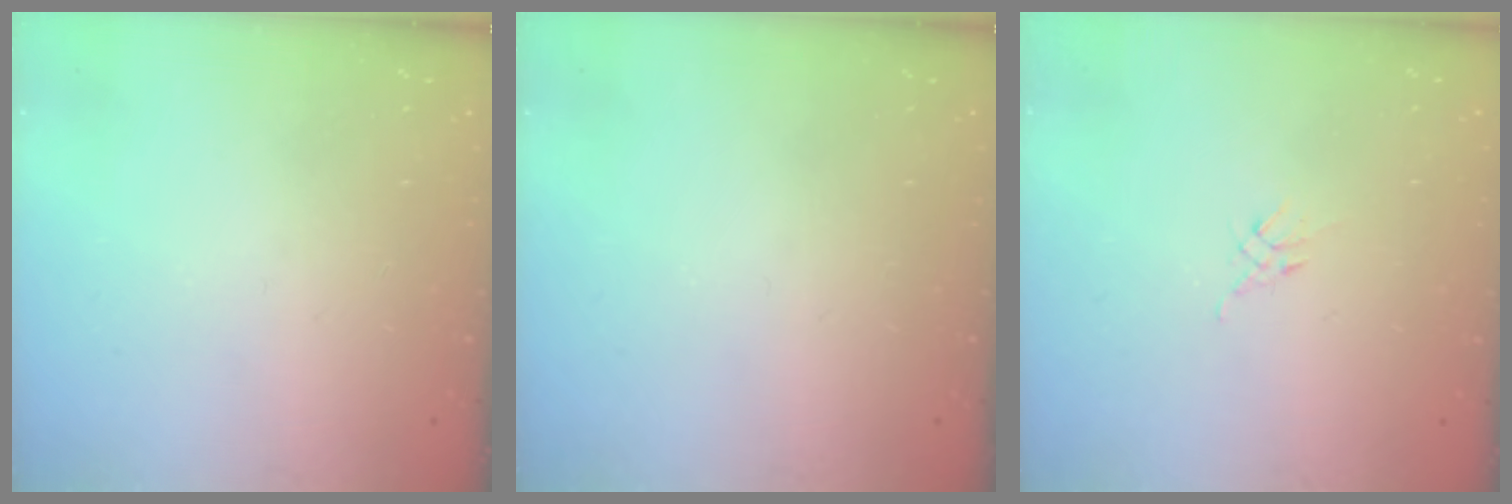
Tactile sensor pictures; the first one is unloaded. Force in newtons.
{"total": 0.0}
{"total": 2.6, "press": 2.5, "slide": 0.7}